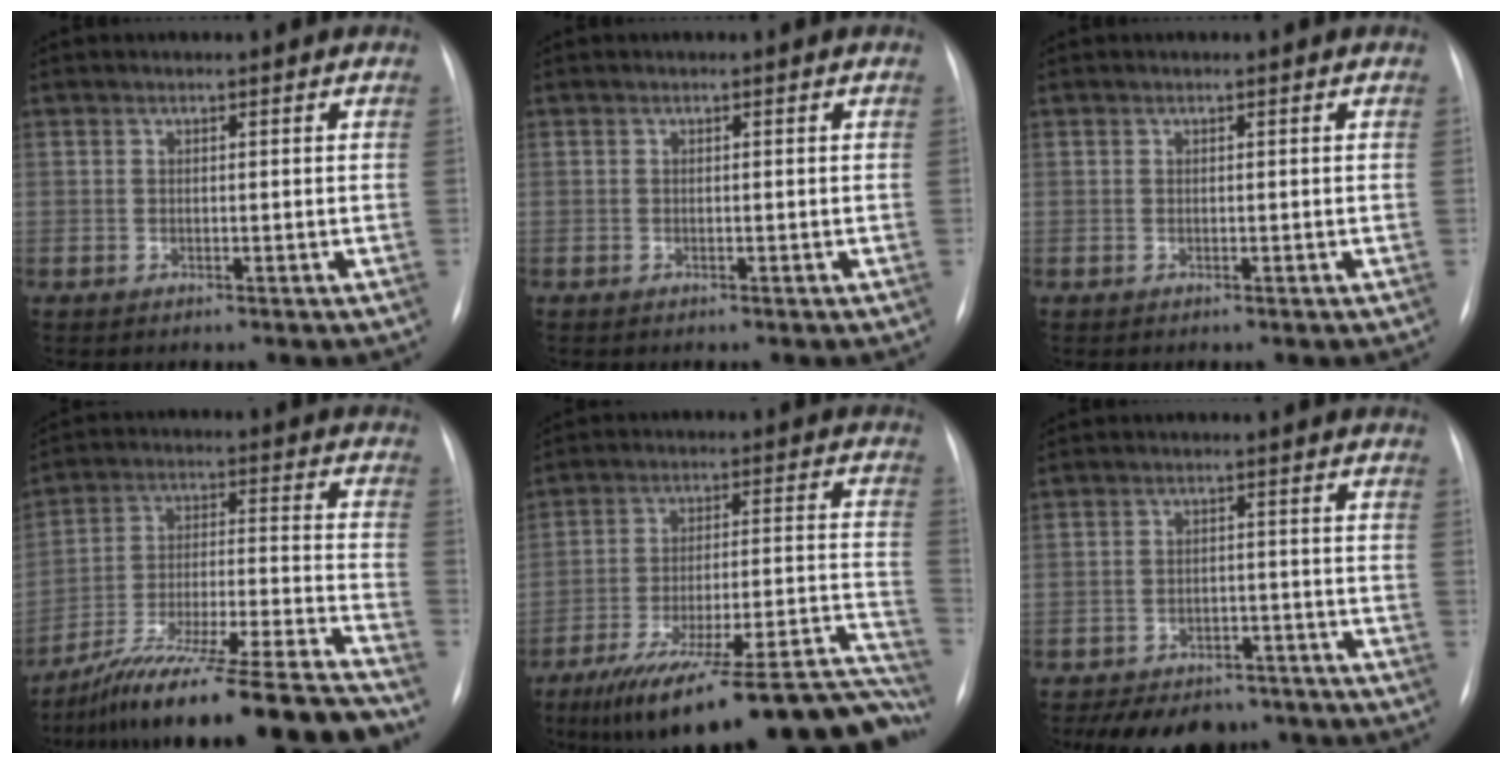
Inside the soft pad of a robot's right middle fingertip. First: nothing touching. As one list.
[{"total": 0.0}, {"total": 0.0}, {"total": 22.0, "force": [-19.1, -1.0, 10.8], "torque": [-0.150, -0.005, -0.311]}, {"total": 27.9, "force": [-22.0, 4.4, 16.7], "torque": [-0.146, 0.011, -0.312]}, {"total": 13.0, "force": [-10.4, 6.5, 4.2], "torque": [-0.066, 0.011, -0.133]}]